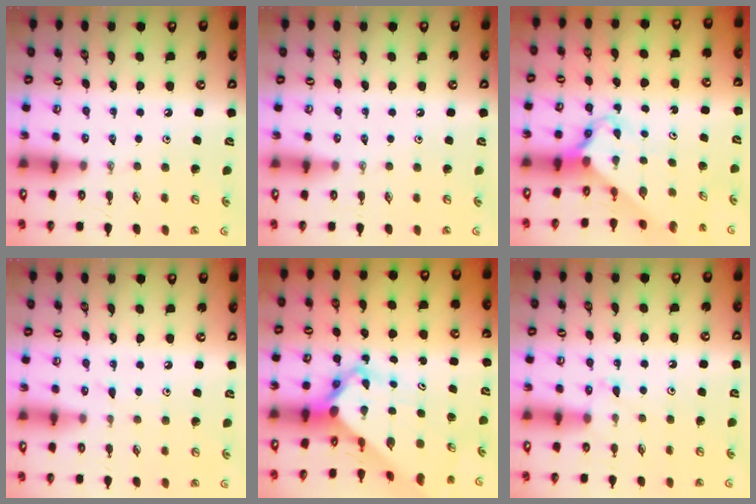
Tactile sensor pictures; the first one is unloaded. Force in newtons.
{"total": 0.0}
{"total": 2.7, "press": 2.7, "slide": 0.2}
{"total": 4.4, "press": 4.4, "slide": 0.6}
{"total": 5.6, "press": 5.6, "slide": 0.5}
{"total": 6.4, "press": 6.3, "slide": 0.6}